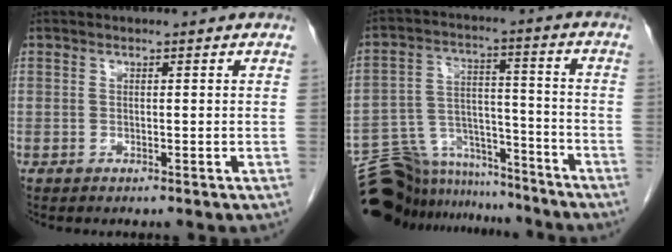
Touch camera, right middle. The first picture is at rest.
{"total": 16.6, "force": [-15.6, 5.2, 2.4], "torque": [-0.050, 0.045, -0.241]}